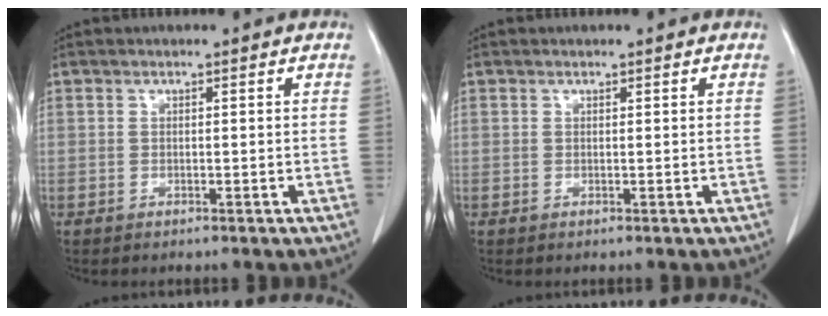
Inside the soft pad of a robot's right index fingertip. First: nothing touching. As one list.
[{"total": 0.0}]